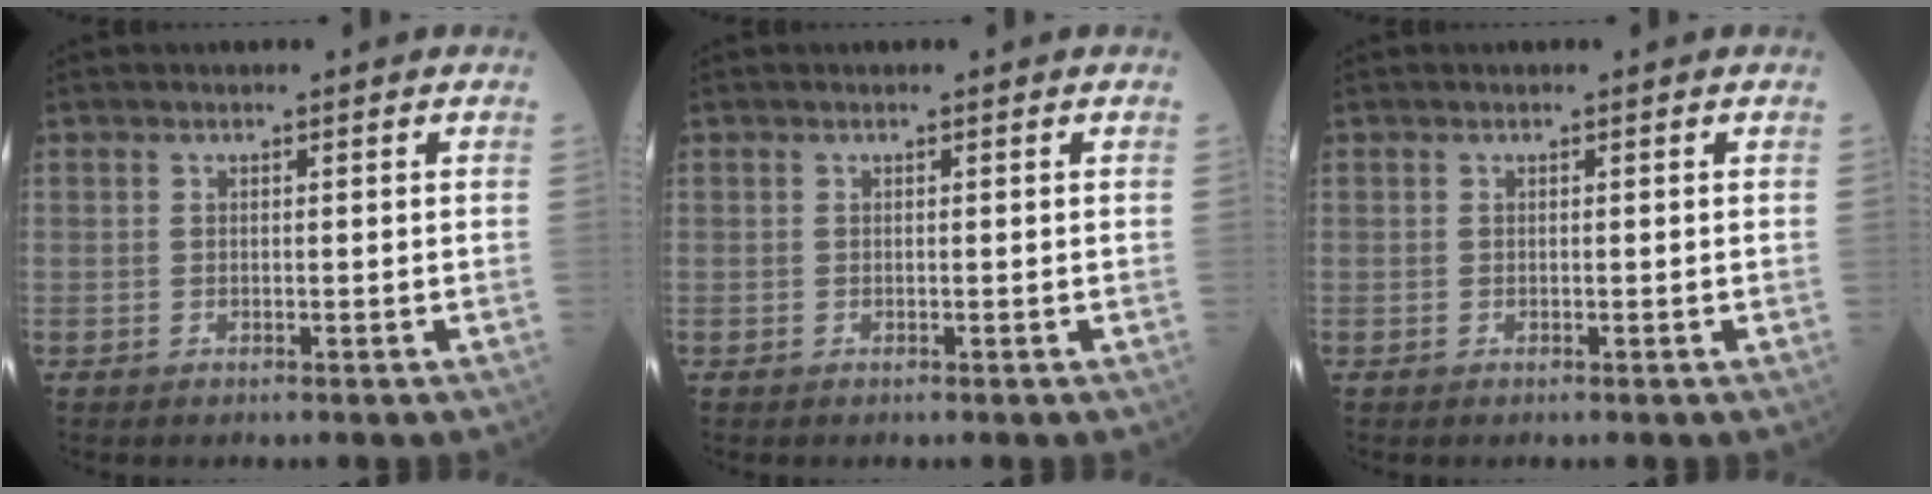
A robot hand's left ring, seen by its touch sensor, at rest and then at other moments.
{"total": 0.0}
{"total": 0.0}